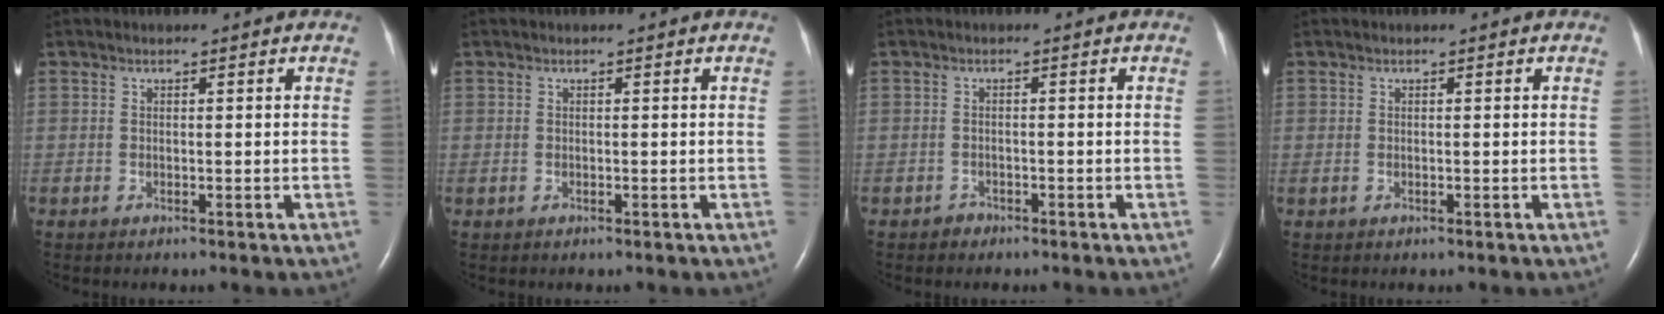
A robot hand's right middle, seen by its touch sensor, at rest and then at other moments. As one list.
[{"total": 0.0}, {"total": 1.1, "force": [-0.9, 0.7, -0.1], "torque": [0.001, 0.003, -0.018]}, {"total": 0.0}]